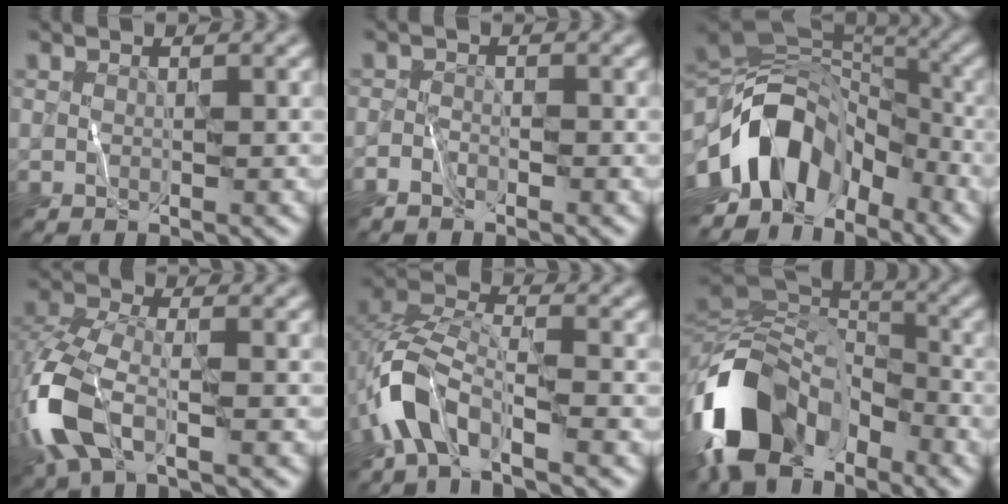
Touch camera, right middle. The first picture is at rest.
{"total": 1.2, "force": [-1.1, 0.4, 0.2], "torque": [-0.005, 0.004, -0.028]}
{"total": 12.7, "force": [-5.0, 8.2, 8.3], "torque": [-0.152, 0.015, -0.105]}
{"total": 7.9, "force": [-3.0, 3.9, 6.2], "torque": [-0.161, -0.005, -0.072]}
{"total": 6.0, "force": [-3.4, 2.7, 4.2], "torque": [-0.085, 0.003, -0.078]}
{"total": 13.8, "force": [-6.9, 8.8, 8.0], "torque": [-0.179, 0.004, -0.139]}